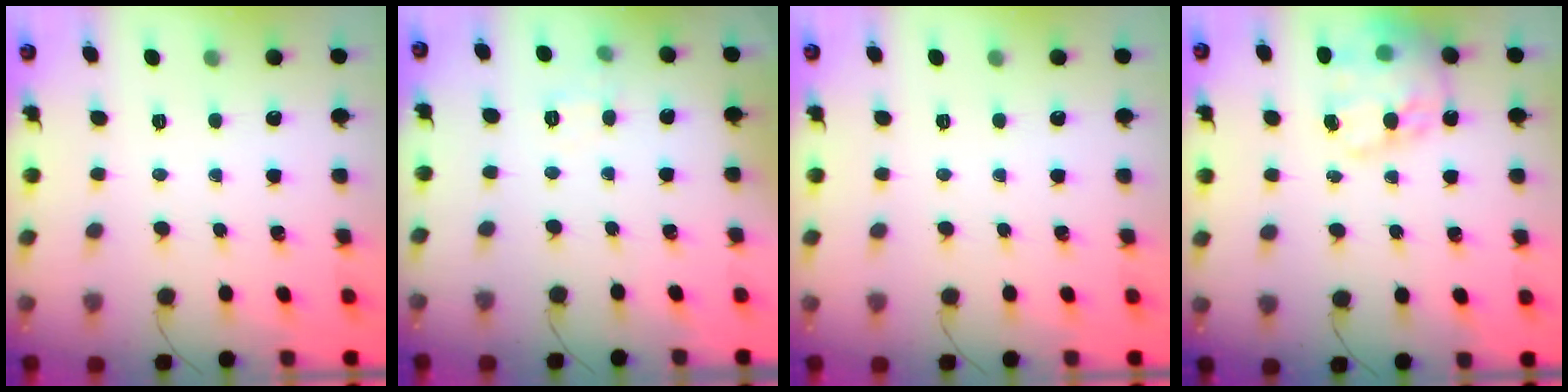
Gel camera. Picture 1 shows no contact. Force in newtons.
{"total": 6.5, "press": 6.4, "slide": 1.4}
{"total": 0.0}
{"total": 20.4, "press": 19.9, "slide": 4.4}